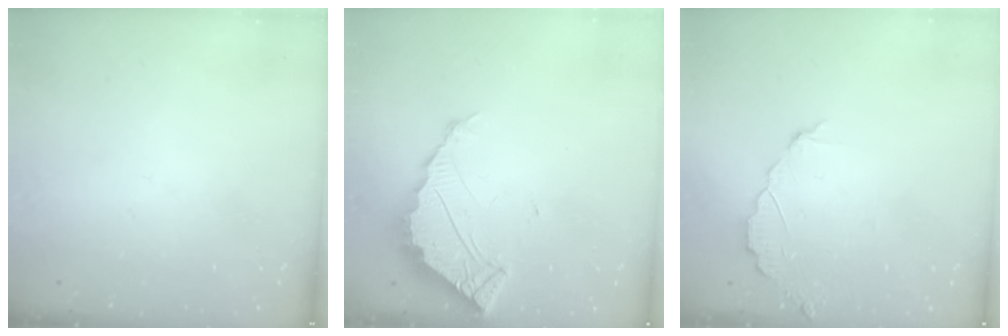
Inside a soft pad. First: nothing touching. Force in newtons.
{"total": 4.9, "press": 4.9, "slide": 0.1}
{"total": 5.0, "press": 5.0, "slide": 0.5}